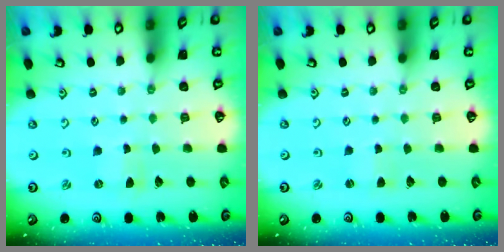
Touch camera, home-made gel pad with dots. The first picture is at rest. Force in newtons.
{"total": 1.7, "press": 1.7, "slide": 0.2}